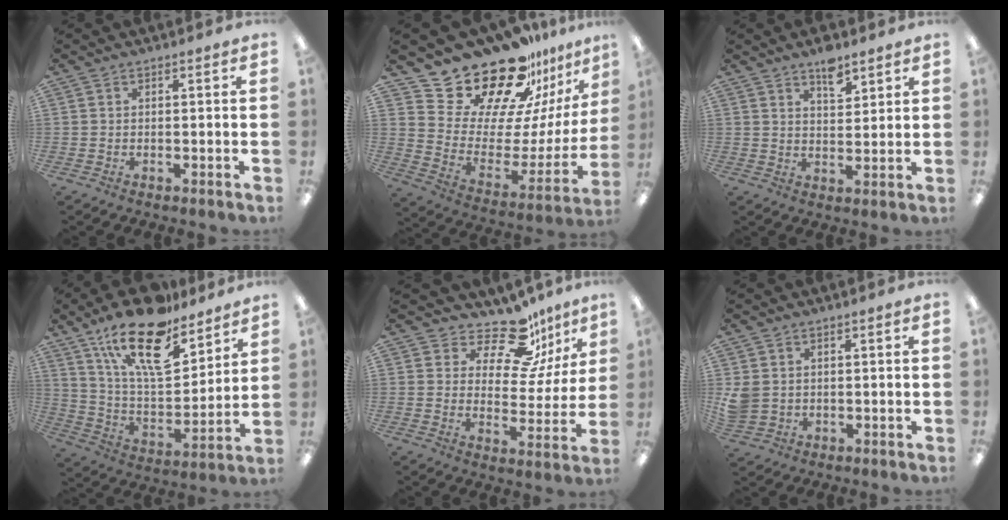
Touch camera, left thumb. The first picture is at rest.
{"total": 25.0, "force": [21.1, 9.7, 9.1], "torque": [-0.150, -0.159, 0.381]}
{"total": 6.3, "force": [4.8, 2.8, 3.0], "torque": [-0.030, -0.030, 0.080]}
{"total": 21.4, "force": [14.6, 8.8, 13.0], "torque": [-0.224, -0.083, 0.256]}
{"total": 15.2, "force": [11.8, 6.4, 7.1], "torque": [-0.123, -0.076, 0.208]}
{"total": 4.3, "force": [1.1, 3.9, 1.5], "torque": [-0.024, 0.004, 0.025]}